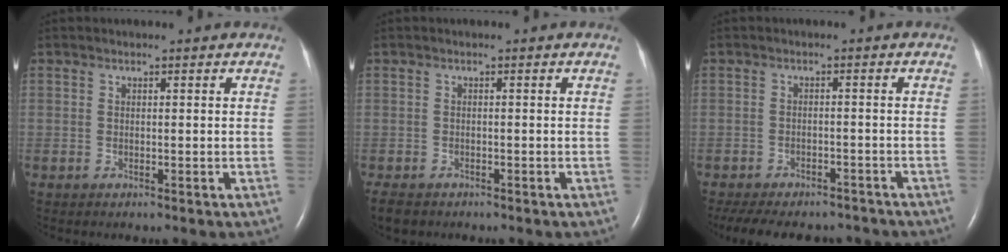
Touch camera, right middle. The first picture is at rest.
{"total": 3.8, "force": [-3.1, 1.9, 1.3], "torque": [-0.024, -0.006, -0.047]}
{"total": 14.7, "force": [-12.6, 5.3, 5.2], "torque": [-0.123, -0.004, -0.165]}